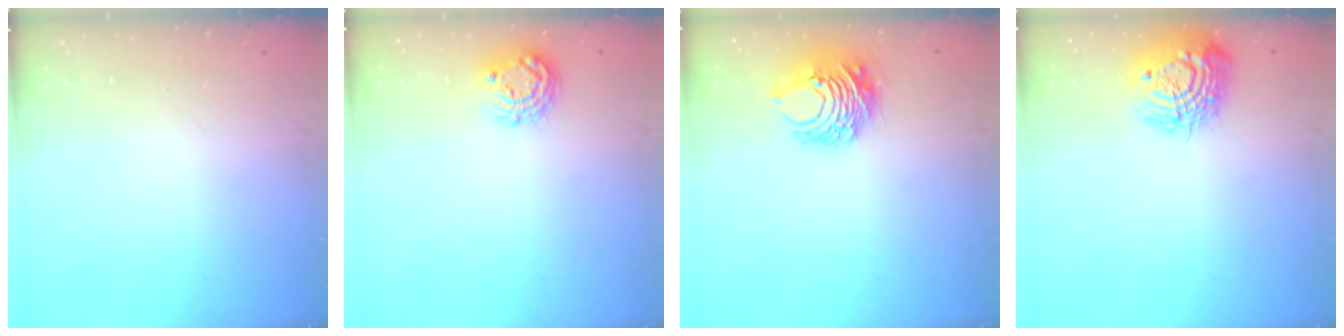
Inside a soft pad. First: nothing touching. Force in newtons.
{"total": 8.7, "press": 8.7, "slide": 0.5}
{"total": 8.9, "press": 8.9, "slide": 0.7}
{"total": 14.6, "press": 14.6, "slide": 1.0}